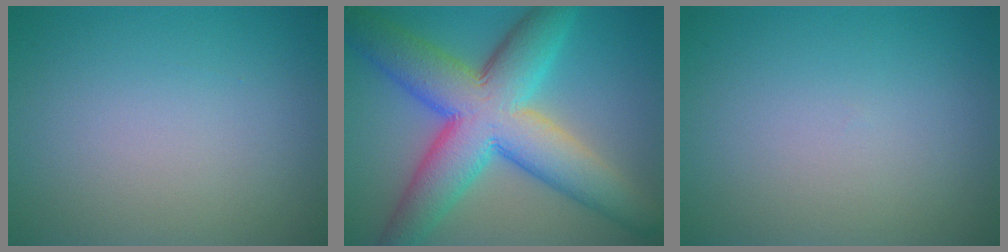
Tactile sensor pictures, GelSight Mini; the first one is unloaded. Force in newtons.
{"total": 12.0, "press": 12.0, "slide": 0.3}
{"total": 0.0}